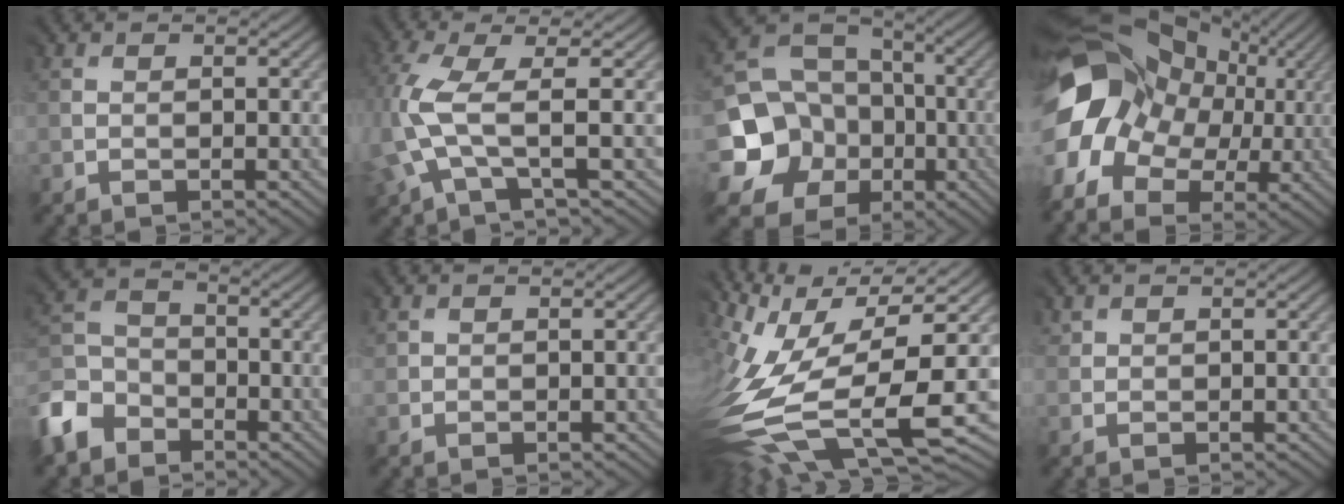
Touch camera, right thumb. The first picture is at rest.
{"total": 5.6, "force": [0.3, 1.1, 5.5], "torque": [-0.156, 0.009, -0.006]}
{"total": 14.0, "force": [-4.0, 12.8, 3.9], "torque": [-0.139, -0.032, -0.077]}
{"total": 13.8, "force": [-0.3, 11.1, 8.2], "torque": [-0.190, -0.012, 0.016]}
{"total": 6.9, "force": [-5.4, 4.3, 0.9], "torque": [-0.059, -0.015, -0.127]}
{"total": 1.3, "force": [1.0, 0.8, 0.4], "torque": [-0.007, 0.001, 0.015]}
{"total": 15.1, "force": [-2.1, 7.4, 13.0], "torque": [-0.283, -0.031, -0.025]}
{"total": 2.0, "force": [1.8, 1.0, -0.1], "torque": [-0.002, 0.000, 0.031]}